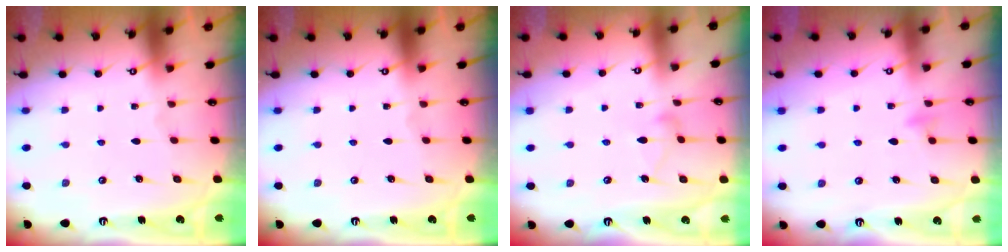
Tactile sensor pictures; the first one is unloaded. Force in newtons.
{"total": 0.0}
{"total": 7.0, "press": 7.0, "slide": 0.4}
{"total": 5.1, "press": 5.0, "slide": 0.7}